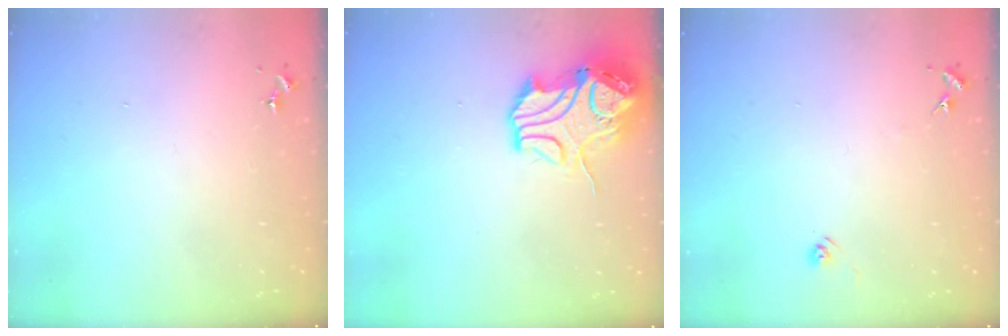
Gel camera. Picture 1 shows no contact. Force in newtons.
{"total": 12.4, "press": 12.2, "slide": 1.9}
{"total": 6.3, "press": 6.3, "slide": 0.5}